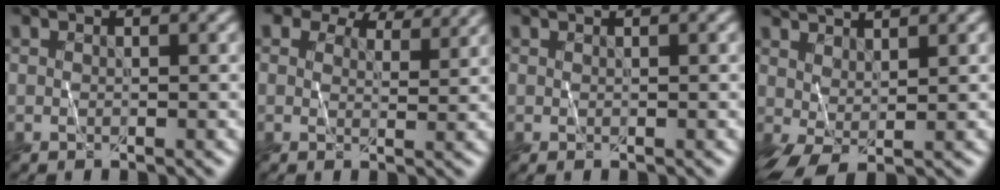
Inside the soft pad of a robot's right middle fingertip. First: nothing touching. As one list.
[{"total": 8.6, "force": [6.9, 3.4, 3.9], "torque": [-0.067, 0.006, 0.092]}, {"total": 0.9, "force": [0.6, 0.2, 0.6], "torque": [-0.010, -0.002, 0.001]}, {"total": 4.6, "force": [1.7, 1.5, 4.0], "torque": [-0.065, 0.013, 0.031]}]